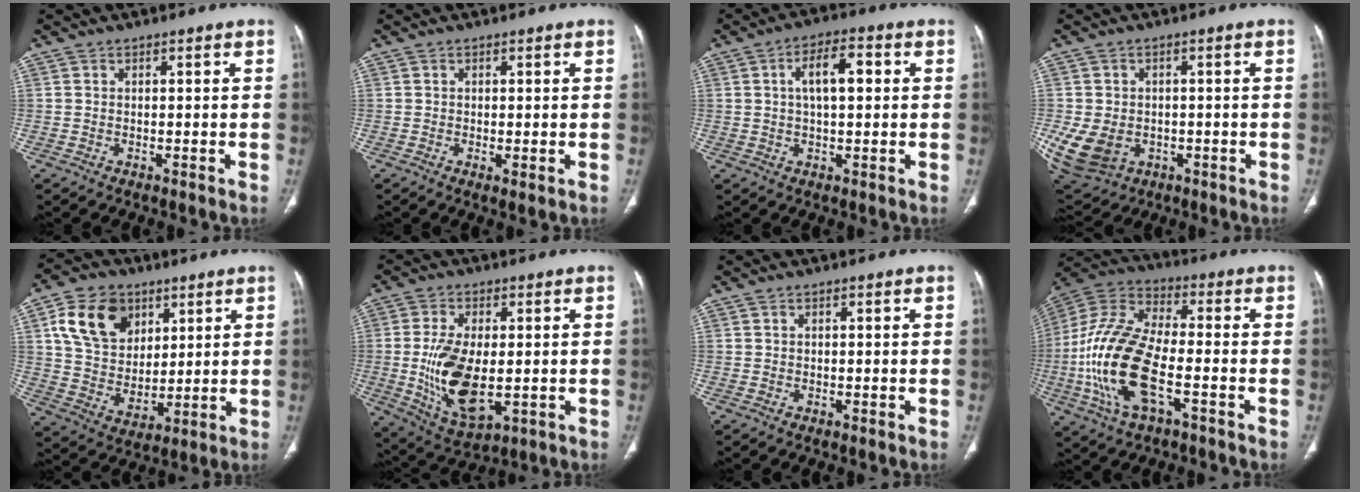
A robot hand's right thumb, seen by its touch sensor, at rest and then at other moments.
{"total": 3.9, "force": [-0.9, 0.9, 3.6], "torque": [-0.065, -0.015, -0.016]}
{"total": 7.5, "force": [1.5, 3.4, 6.6], "torque": [-0.104, 0.015, 0.020]}
{"total": 12.1, "force": [-2.7, 9.4, 7.1], "torque": [-0.158, -0.003, -0.026]}
{"total": 15.4, "force": [6.3, 11.4, 8.2], "torque": [-0.120, -0.023, 0.123]}
{"total": 13.8, "force": [-1.2, 7.0, 11.9], "torque": [-0.225, -0.019, -0.008]}
{"total": 0.0}
{"total": 19.8, "force": [-5.2, 8.5, 17.1], "torque": [-0.373, 0.021, -0.095]}